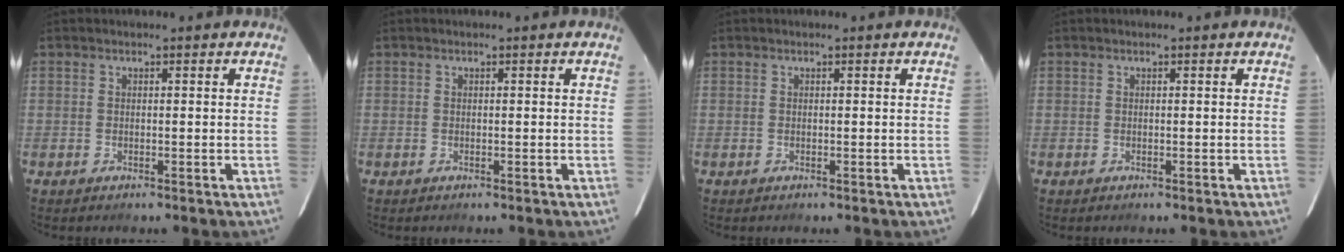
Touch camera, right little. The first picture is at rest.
{"total": 0.0}
{"total": 0.0}
{"total": 0.0}